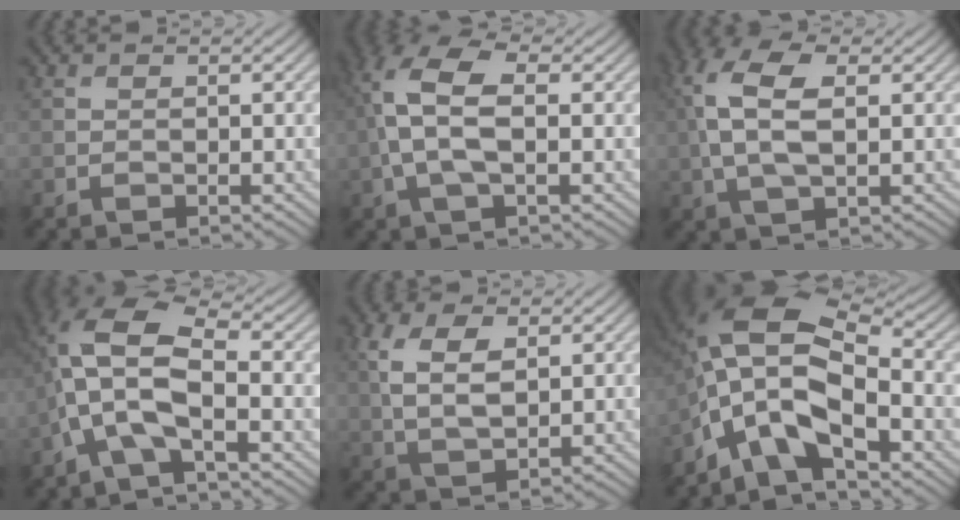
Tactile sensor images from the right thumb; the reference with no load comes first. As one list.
[{"total": 8.9, "force": [0.3, 4.2, 7.8], "torque": [-0.182, 0.022, -0.003]}, {"total": 9.5, "force": [1.3, 4.7, 8.2], "torque": [-0.199, 0.016, 0.019]}, {"total": 9.3, "force": [-1.8, 3.5, 8.4], "torque": [-0.185, 0.021, -0.052]}, {"total": 6.3, "force": [1.7, 3.3, 5.2], "torque": [-0.120, 0.004, 0.034]}, {"total": 13.1, "force": [-4.3, 6.0, 10.8], "torque": [-0.210, 0.002, -0.094]}]